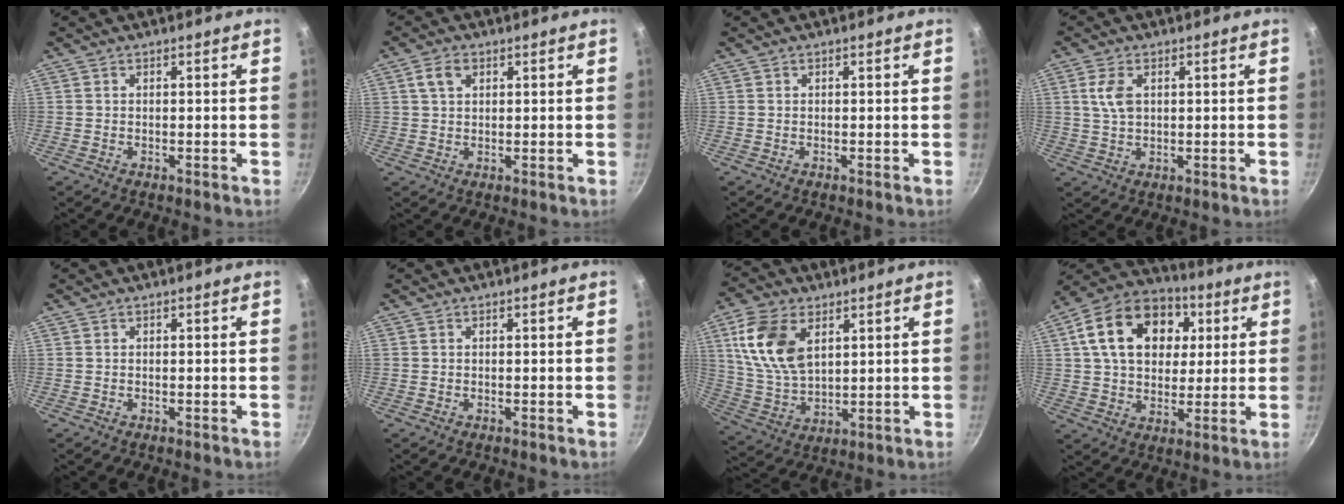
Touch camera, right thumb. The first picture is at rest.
{"total": 3.8, "force": [1.5, 2.5, 2.4], "torque": [-0.035, 0.003, 0.027]}
{"total": 0.0}
{"total": 4.9, "force": [1.3, 2.9, 3.7], "torque": [-0.071, -0.001, 0.026]}
{"total": 0.0}
{"total": 0.0}
{"total": 14.0, "force": [4.9, 8.4, 10.0], "torque": [-0.182, -0.017, 0.105]}
{"total": 19.6, "force": [5.5, 14.1, 12.5], "torque": [-0.190, 0.015, 0.080]}